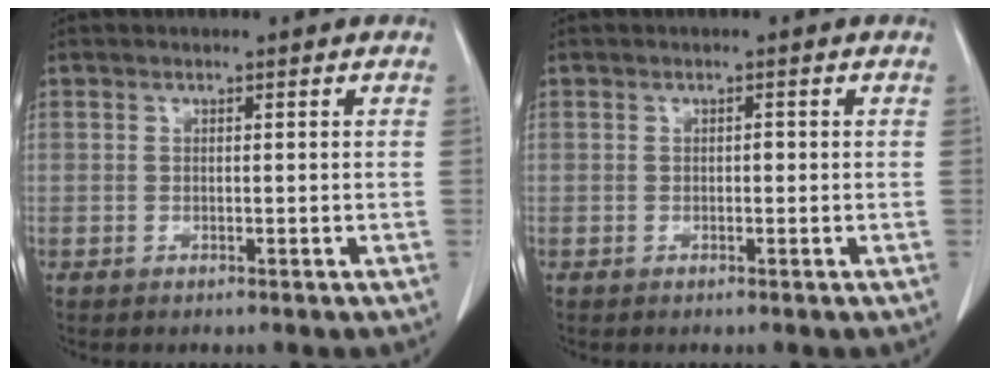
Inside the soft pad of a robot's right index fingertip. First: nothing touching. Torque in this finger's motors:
{"motor_torque": [0.13, 0.02, -0.01, 0.02]}